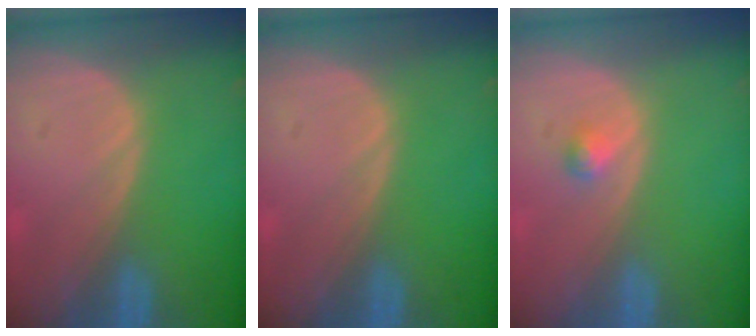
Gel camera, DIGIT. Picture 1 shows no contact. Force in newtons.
{"total": 0.0}
{"total": 1.3, "press": 1.2, "slide": 0.1}